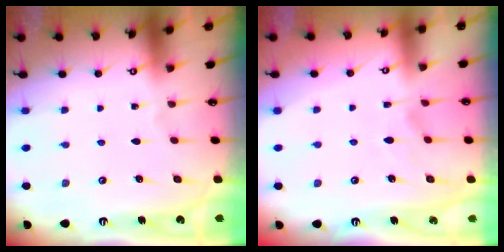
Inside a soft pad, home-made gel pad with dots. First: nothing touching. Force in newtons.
{"total": 2.5, "press": 2.1, "slide": 1.3}